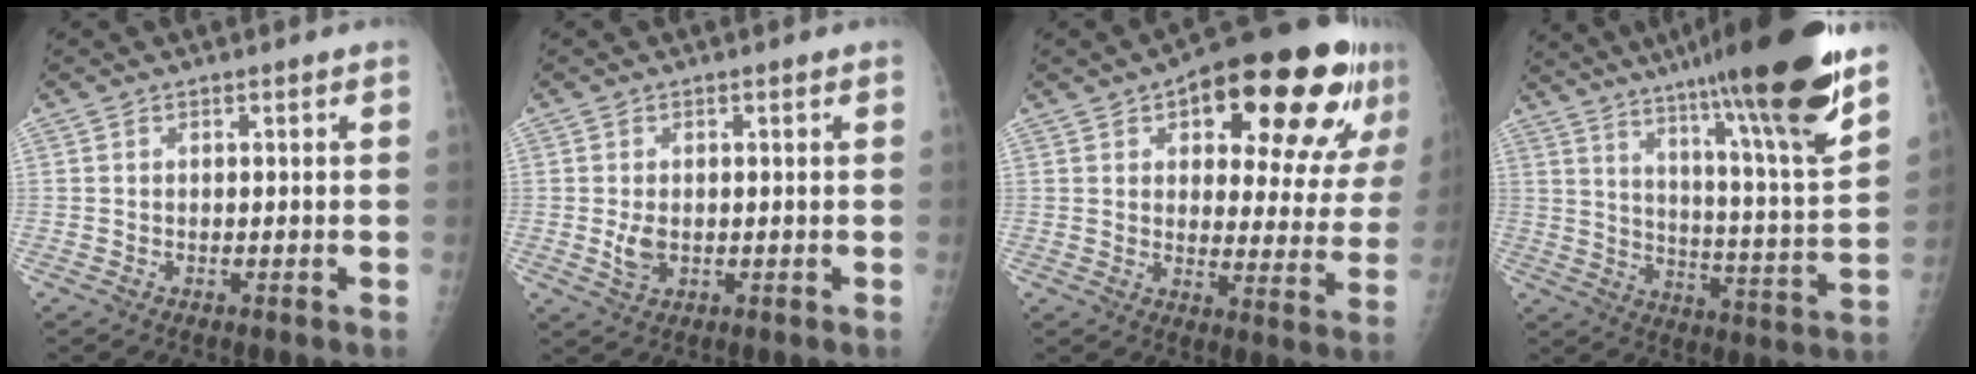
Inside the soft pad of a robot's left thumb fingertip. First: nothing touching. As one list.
[{"total": 3.1, "force": [-0.2, 2.0, 2.3], "torque": [-0.044, -0.006, 0.001]}, {"total": 24.7, "force": [12.6, 9.6, 19.0], "torque": [-0.220, -0.010, 0.175]}, {"total": 25.5, "force": [18.0, 1.5, 18.0], "torque": [-0.263, -0.076, 0.272]}]